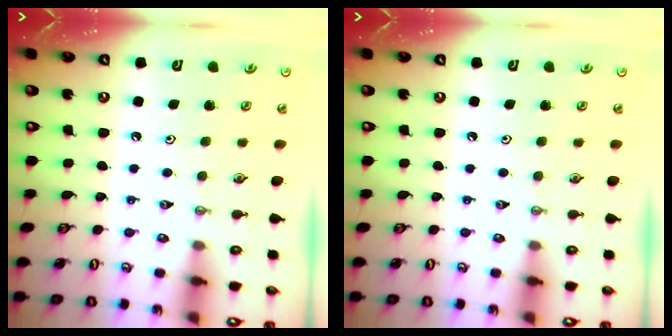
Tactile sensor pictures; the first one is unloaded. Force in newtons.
{"total": 0.0}